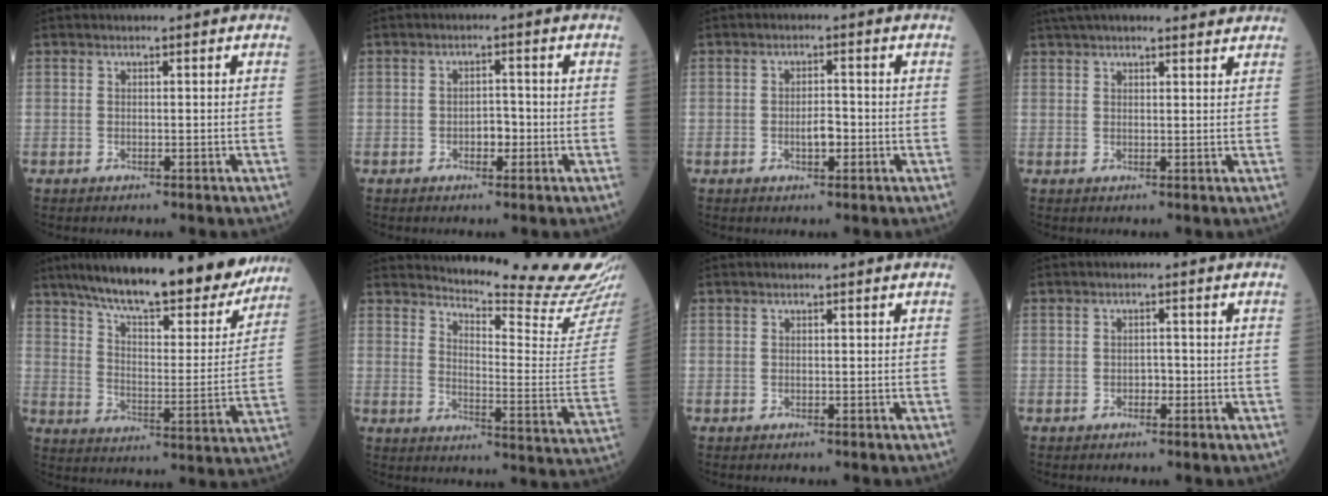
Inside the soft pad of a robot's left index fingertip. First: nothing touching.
{"total": 2.2, "force": [-0.7, 1.2, 1.7], "torque": [-0.021, 0.006, -0.011]}
{"total": 2.6, "force": [-0.7, 1.0, 2.3], "torque": [-0.039, 0.003, -0.010]}
{"total": 12.4, "force": [11.0, 2.1, 5.2], "torque": [-0.077, 0.041, 0.149]}
{"total": 24.8, "force": [20.6, 5.1, 12.8], "torque": [-0.193, -0.012, 0.287]}
{"total": 18.9, "force": [18.3, -1.6, 4.6], "torque": [-0.084, -0.134, 0.221]}
{"total": 0.7, "force": [0.6, 0.0, 0.3], "torque": [-0.012, 0.004, 0.009]}
{"total": 1.1, "force": [-0.4, 0.7, 0.8], "torque": [-0.009, 0.003, -0.008]}